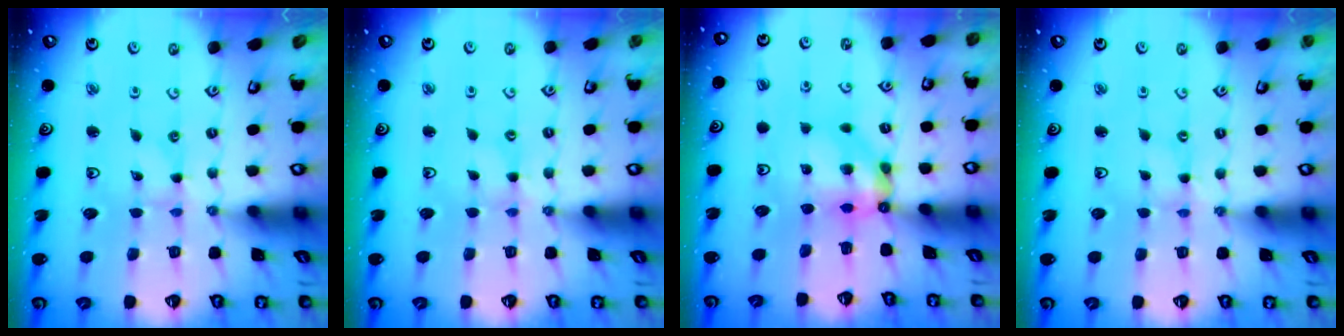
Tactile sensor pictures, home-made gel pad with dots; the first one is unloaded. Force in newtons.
{"total": 1.3, "press": 1.2, "slide": 0.4}
{"total": 6.9, "press": 6.9, "slide": 0.4}
{"total": 0.0}